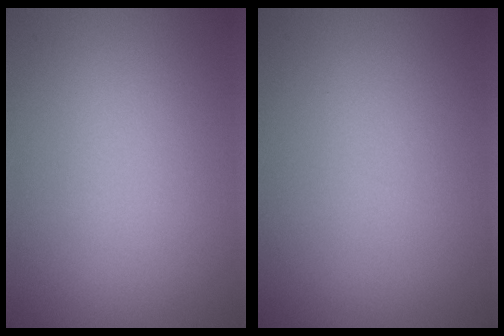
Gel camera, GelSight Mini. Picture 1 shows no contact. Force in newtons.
{"total": 0.0}